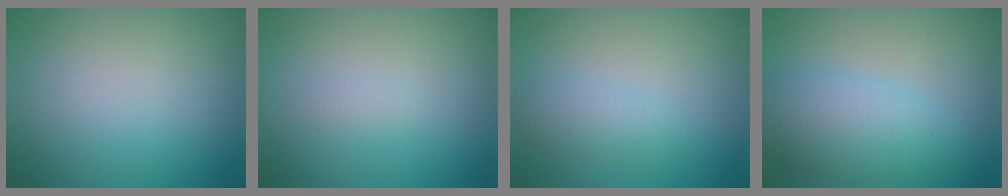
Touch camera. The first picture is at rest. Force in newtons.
{"total": 0.6, "press": 0.6, "slide": 0.1}
{"total": 1.8, "press": 1.8, "slide": 0.0}
{"total": 5.1, "press": 5.1, "slide": 0.2}